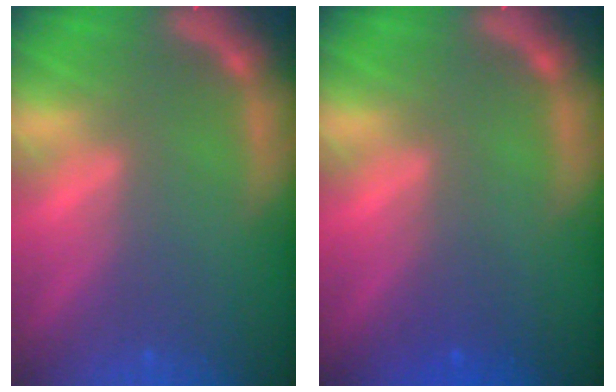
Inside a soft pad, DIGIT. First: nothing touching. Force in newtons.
{"total": 1.5}